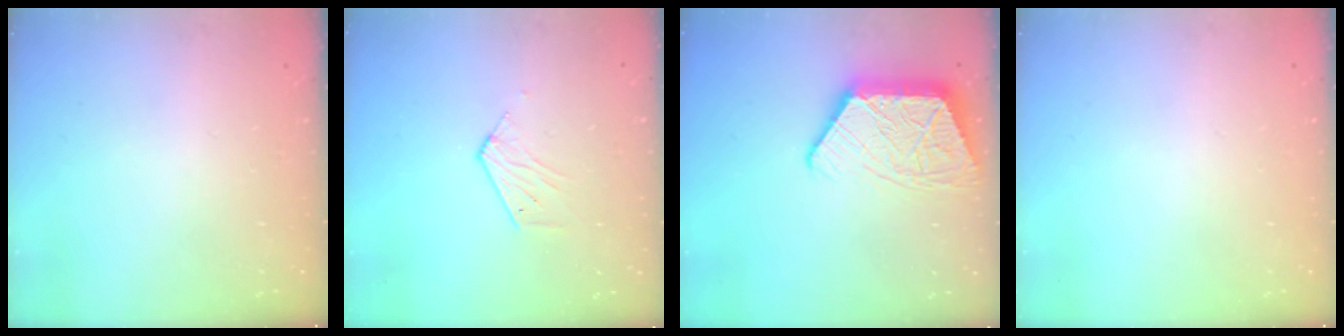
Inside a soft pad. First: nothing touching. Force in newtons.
{"total": 4.7, "press": 4.7, "slide": 0.4}
{"total": 15.2, "press": 15.1, "slide": 1.2}
{"total": 0.0}